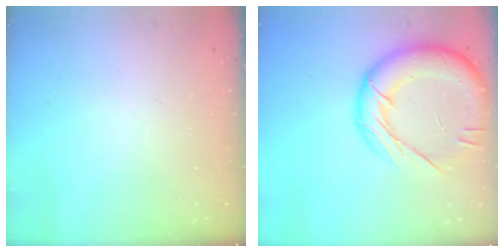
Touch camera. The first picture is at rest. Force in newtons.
{"total": 22.3, "press": 22.0, "slide": 3.7}